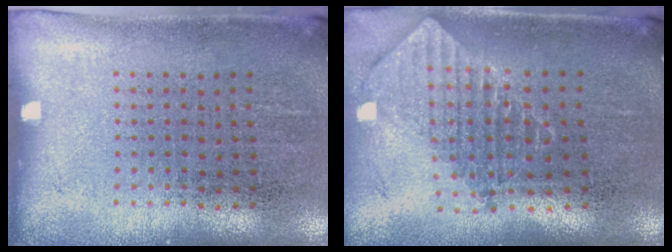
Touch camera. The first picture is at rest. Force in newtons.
{"total": 2.0, "press": 1.5, "slide": 1.3}